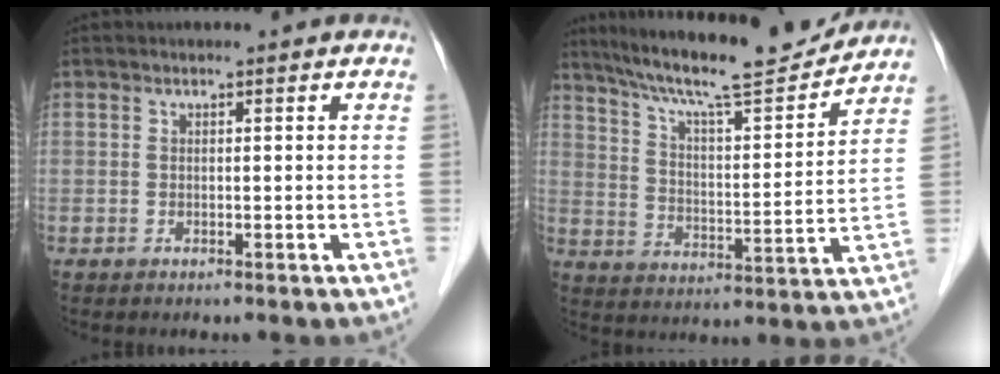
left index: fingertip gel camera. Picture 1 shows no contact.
{"total": 17.5, "force": [15.8, 1.1, 7.4], "torque": [-0.131, 0.002, 0.244]}